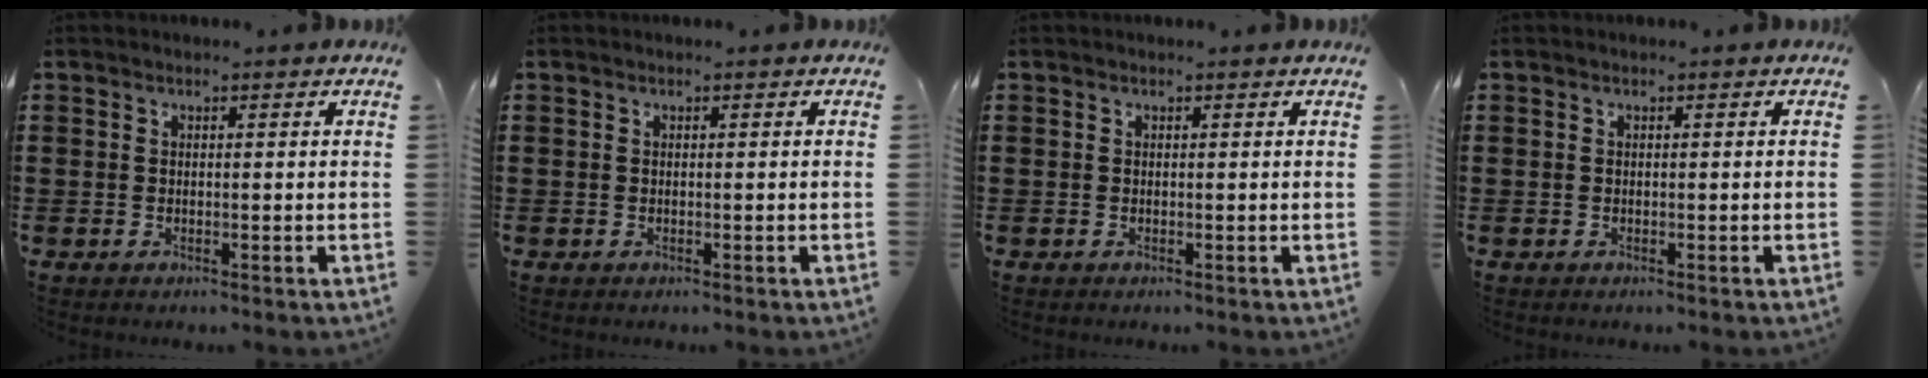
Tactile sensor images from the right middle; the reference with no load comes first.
{"total": 0.0}
{"total": 0.0}
{"total": 0.0}